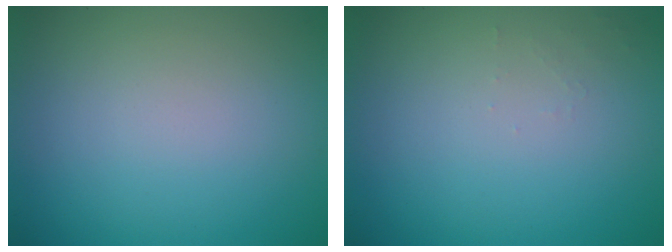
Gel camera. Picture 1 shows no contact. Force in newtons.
{"total": 0.7, "press": 0.7, "slide": 0.1}